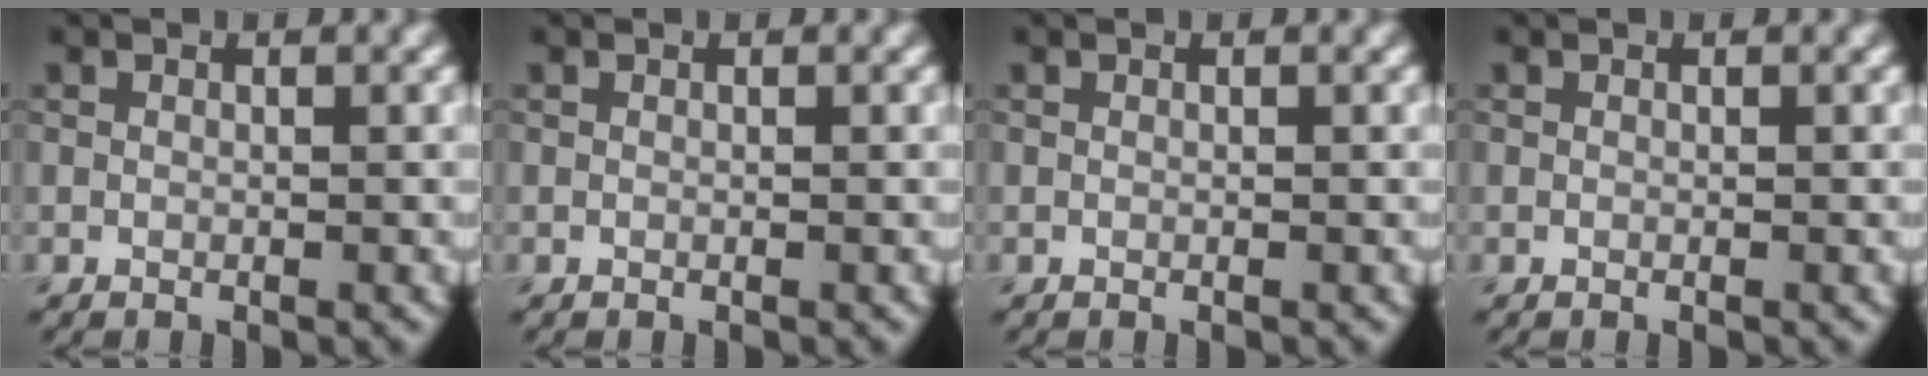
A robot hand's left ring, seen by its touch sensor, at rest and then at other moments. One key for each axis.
{"total": 0.0}
{"total": 0.0}
{"total": 0.0}